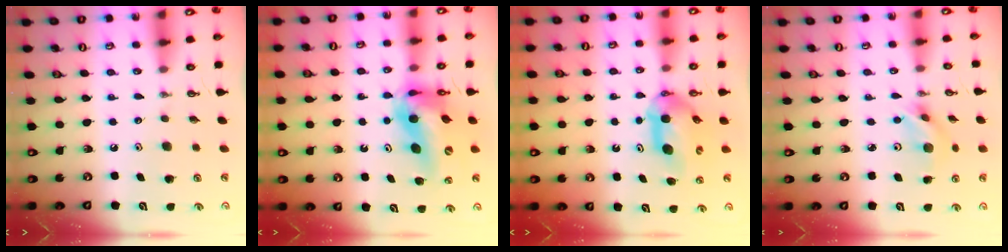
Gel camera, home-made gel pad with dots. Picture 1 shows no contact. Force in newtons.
{"total": 13.8, "press": 13.8, "slide": 1.2}
{"total": 6.3, "press": 6.1, "slide": 1.4}
{"total": 5.5, "press": 3.8, "slide": 4.0}